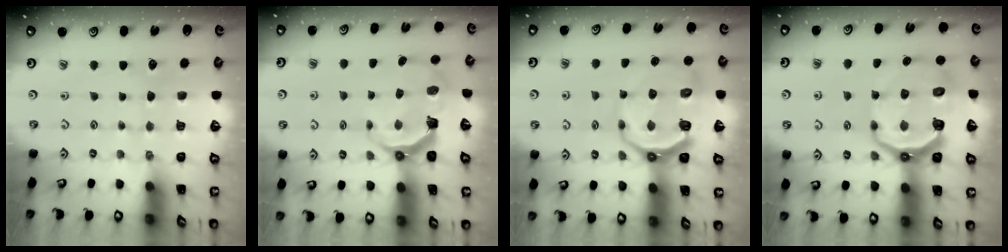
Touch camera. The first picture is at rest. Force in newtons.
{"total": 6.5, "press": 4.8, "slide": 4.3}
{"total": 9.7, "press": 8.8, "slide": 4.1}
{"total": 13.2, "press": 12.4, "slide": 4.4}